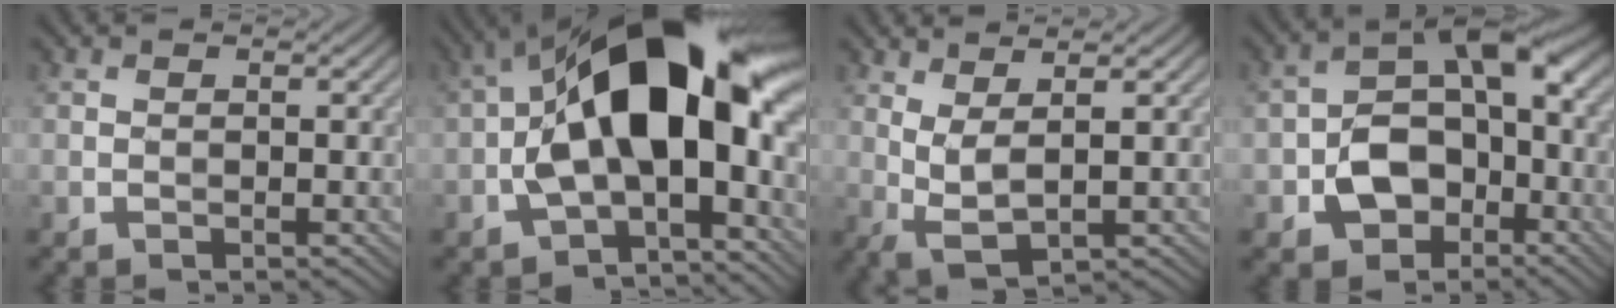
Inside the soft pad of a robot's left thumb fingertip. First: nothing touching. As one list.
[{"total": 17.0, "force": [-0.4, 8.3, 14.8], "torque": [-0.233, 0.026, -0.025]}, {"total": 3.6, "force": [1.6, 0.7, 3.2], "torque": [-0.085, -0.005, 0.035]}, {"total": 9.5, "force": [-3.3, 6.3, 6.2], "torque": [-0.100, -0.003, -0.069]}]